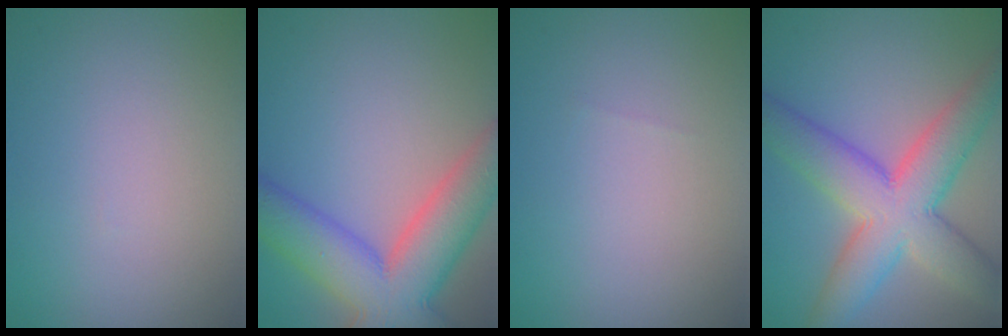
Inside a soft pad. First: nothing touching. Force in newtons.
{"total": 10.2, "press": 10.2, "slide": 0.5}
{"total": 0.0}
{"total": 9.0, "press": 9.0, "slide": 0.3}